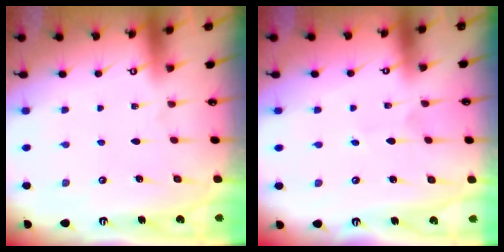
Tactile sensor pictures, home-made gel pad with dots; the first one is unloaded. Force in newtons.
{"total": 2.5, "press": 2.5, "slide": 0.1}